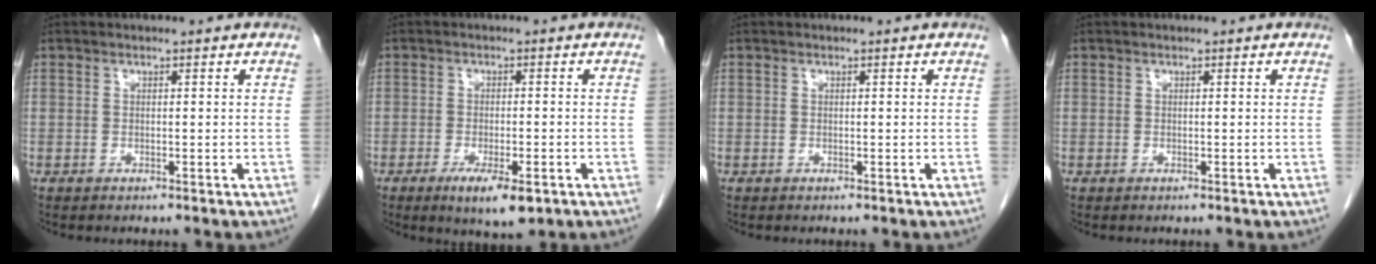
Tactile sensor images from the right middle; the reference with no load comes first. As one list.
[{"total": 5.7, "force": [-2.9, 1.7, 4.6], "torque": [-0.073, -0.009, -0.037]}, {"total": 0.0}, {"total": 0.0}]